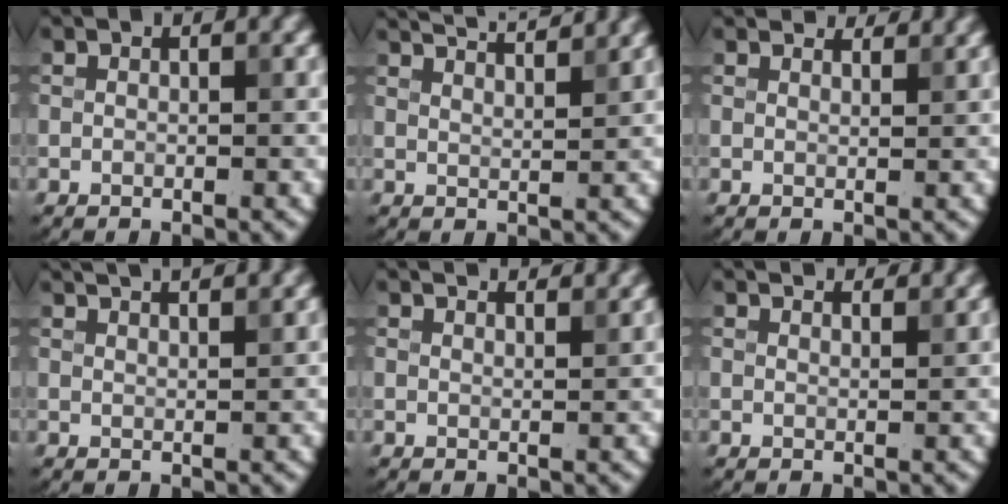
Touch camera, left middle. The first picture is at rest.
{"total": 5.4, "force": [4.8, 0.9, 2.4], "torque": [-0.027, 0.026, 0.052]}
{"total": 2.5, "force": [2.4, 0.5, 0.5], "torque": [-0.016, 0.007, 0.031]}
{"total": 4.0, "force": [3.6, 0.6, 1.6], "torque": [-0.018, 0.018, 0.043]}
{"total": 3.0, "force": [2.8, 0.1, 0.8], "torque": [-0.017, 0.008, 0.039]}
{"total": 3.0, "force": [2.9, 0.2, 0.7], "torque": [-0.021, 0.010, 0.037]}